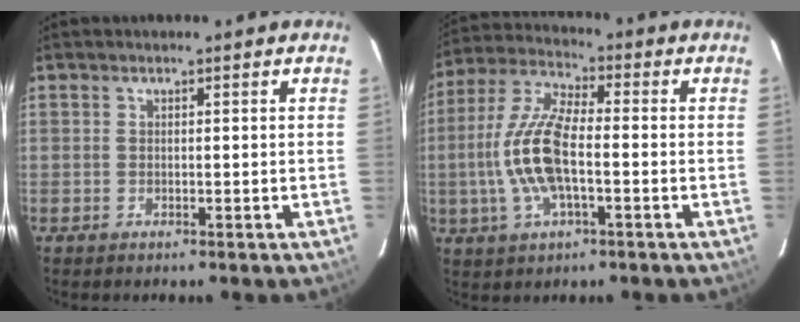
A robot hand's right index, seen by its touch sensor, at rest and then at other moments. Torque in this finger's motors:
{"motor_torque": [1.83, -0.31, 0.42, 0.21]}